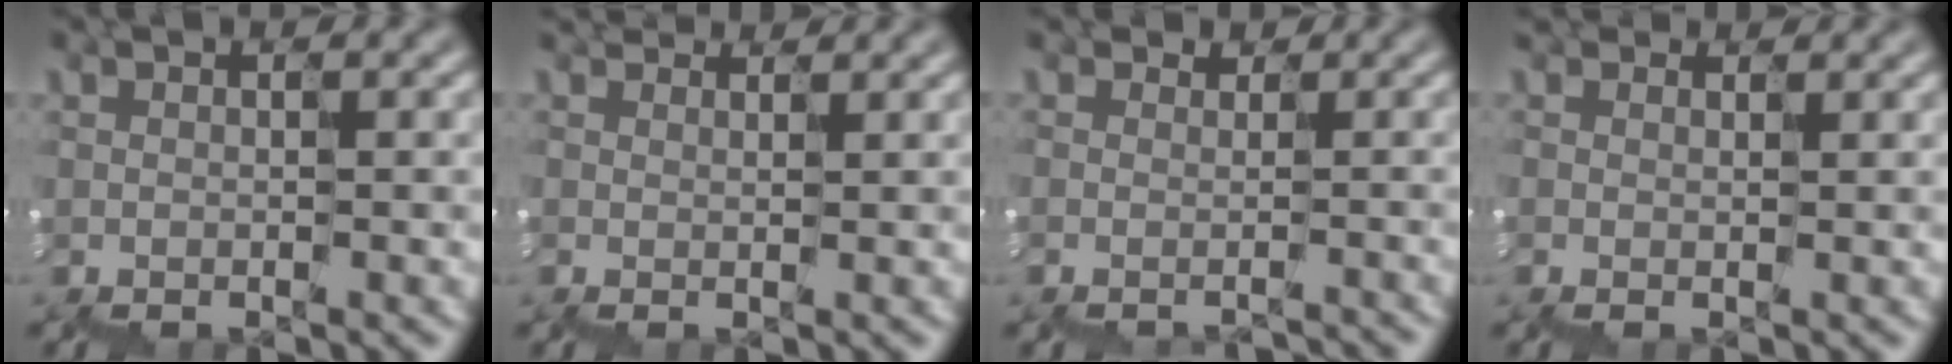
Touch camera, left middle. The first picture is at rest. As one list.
[{"total": 2.7, "force": [2.3, 1.1, 1.0], "torque": [-0.009, 0.027, 0.032]}, {"total": 2.0, "force": [-1.5, 1.3, 0.5], "torque": [0.013, 0.016, 0.002]}, {"total": 1.7, "force": [1.3, 0.9, 0.7], "torque": [0.000, 0.018, 0.015]}]